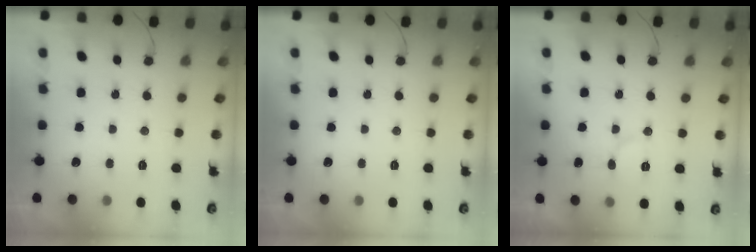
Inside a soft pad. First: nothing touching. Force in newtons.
{"total": 0.0}
{"total": 6.6, "press": 6.5, "slide": 0.5}